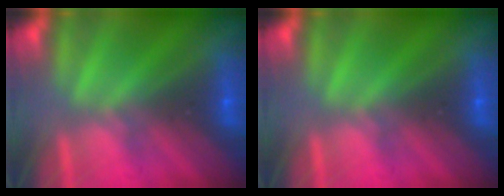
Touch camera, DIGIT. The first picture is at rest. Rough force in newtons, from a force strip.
{"total": 0.0}